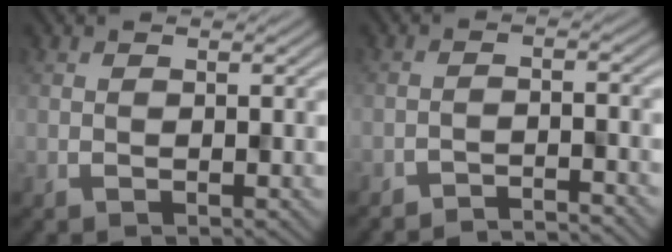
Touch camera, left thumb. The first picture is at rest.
{"total": 3.4, "force": [-3.4, -0.4, -0.6], "torque": [0.015, 0.013, -0.064]}